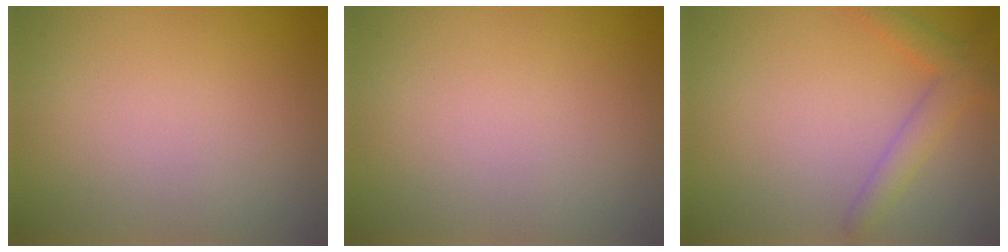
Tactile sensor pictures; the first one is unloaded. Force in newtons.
{"total": 0.0}
{"total": 2.7, "press": 2.7, "slide": 0.2}